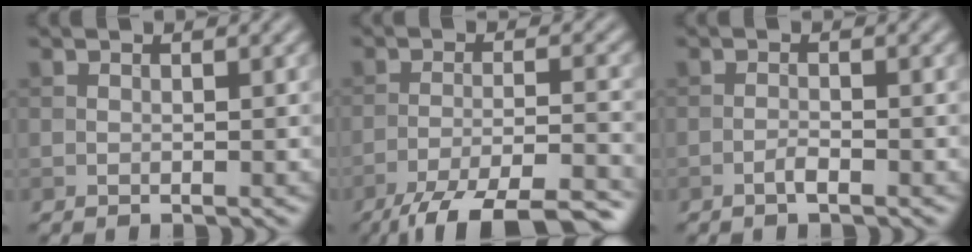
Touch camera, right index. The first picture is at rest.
{"total": 10.9, "force": [-8.8, 2.4, 5.9], "torque": [-0.092, -0.016, -0.133]}
{"total": 1.1, "force": [-0.7, 0.2, 0.8], "torque": [-0.014, 0.003, -0.015]}